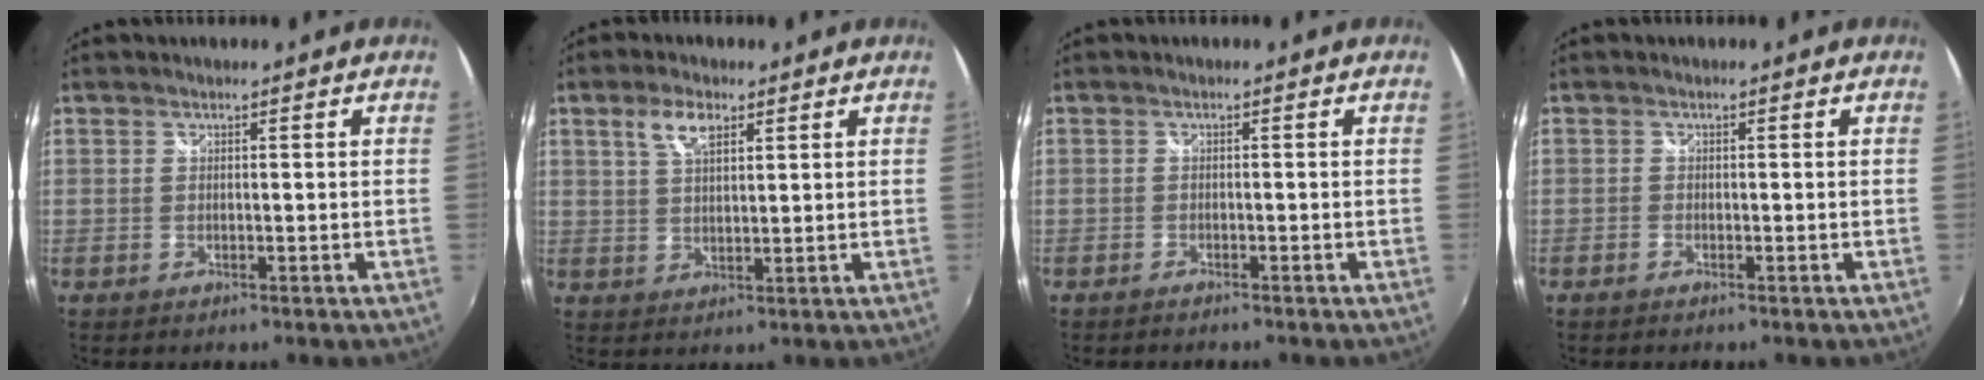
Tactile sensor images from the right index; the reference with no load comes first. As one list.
[{"total": 5.1, "force": [2.7, 2.3, 3.7], "torque": [-0.068, 0.008, 0.051]}, {"total": 1.3, "force": [-1.2, 0.3, 0.3], "torque": [-0.014, -0.004, -0.024]}, {"total": 0.7, "force": [-0.6, 0.3, 0.1], "torque": [-0.005, -0.001, -0.016]}]